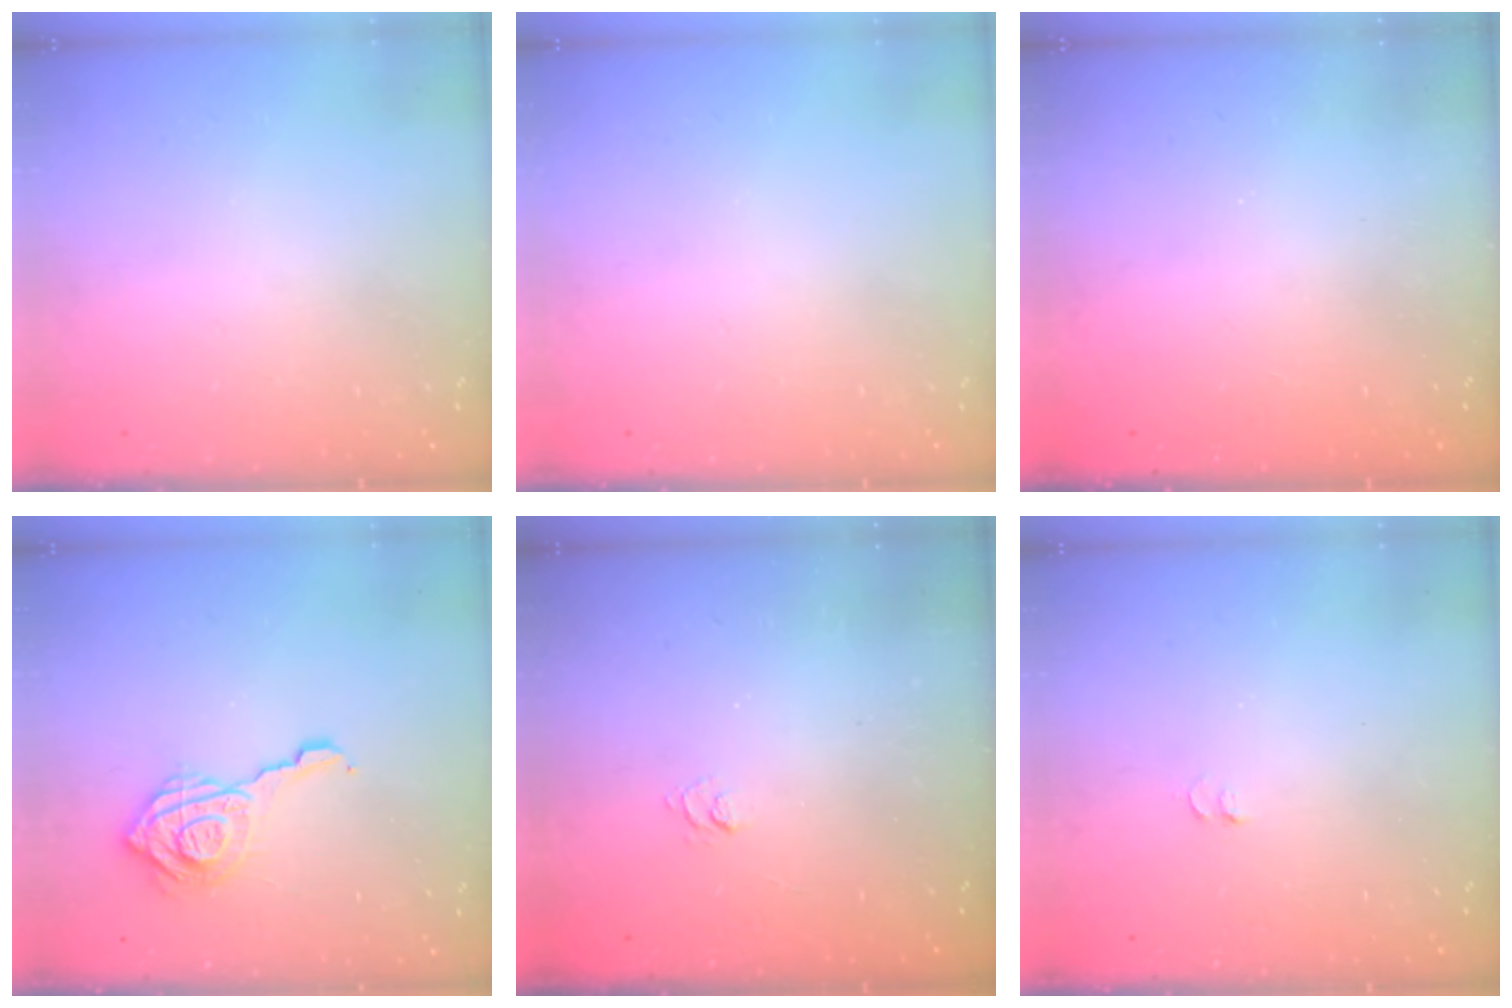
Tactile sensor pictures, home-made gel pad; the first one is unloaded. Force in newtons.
{"total": 0.0}
{"total": 2.3, "press": 2.2, "slide": 0.8}
{"total": 13.8, "press": 13.8, "slide": 1.3}
{"total": 1.9, "press": 1.5, "slide": 1.3}
{"total": 3.3, "press": 3.2, "slide": 0.7}